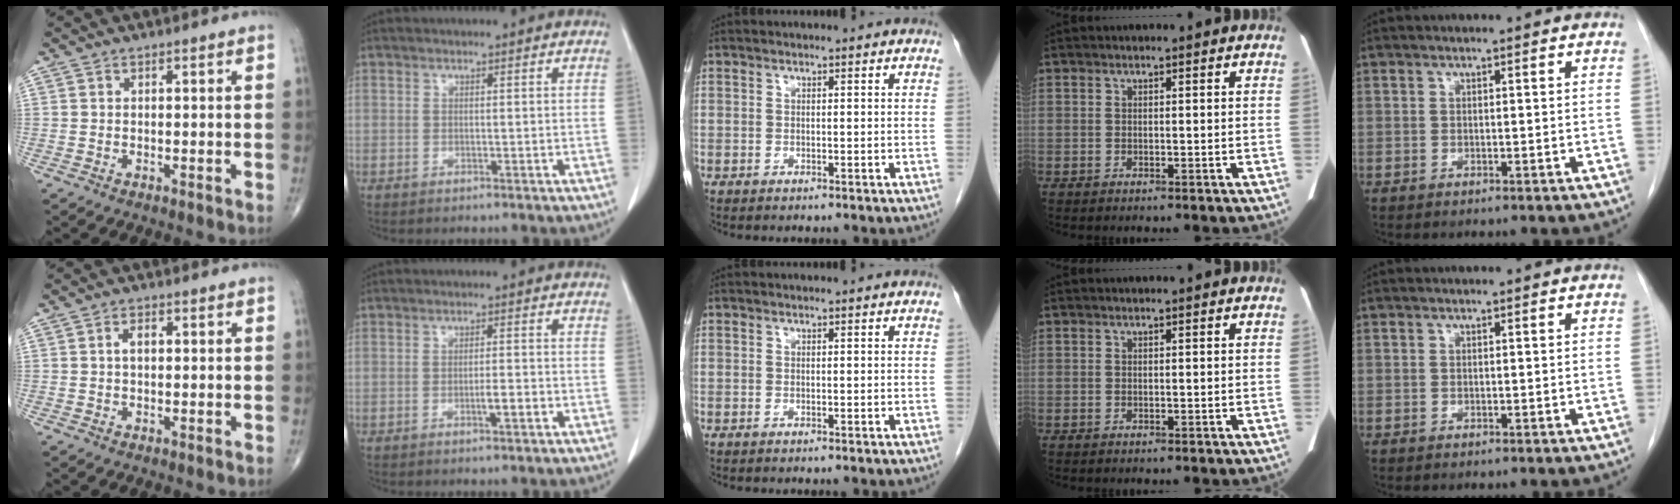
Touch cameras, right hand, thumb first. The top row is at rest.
{"thumb": {"total": 2.4, "force": [0.3, 1.3, 1.9], "torque": [-0.031, 0.008, 0.003]}, "index": {"total": 3.0, "force": [-1.0, 0.6, 2.7], "torque": [-0.048, 0.001, -0.013]}}